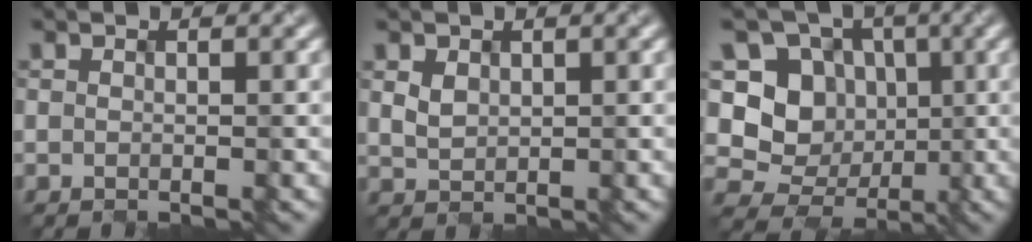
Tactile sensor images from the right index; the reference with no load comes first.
{"total": 1.4, "force": [0.6, 1.1, 0.6], "torque": [-0.017, -0.002, 0.019]}
{"total": 7.8, "force": [0.3, 6.9, 3.5], "torque": [-0.043, -0.001, -0.015]}